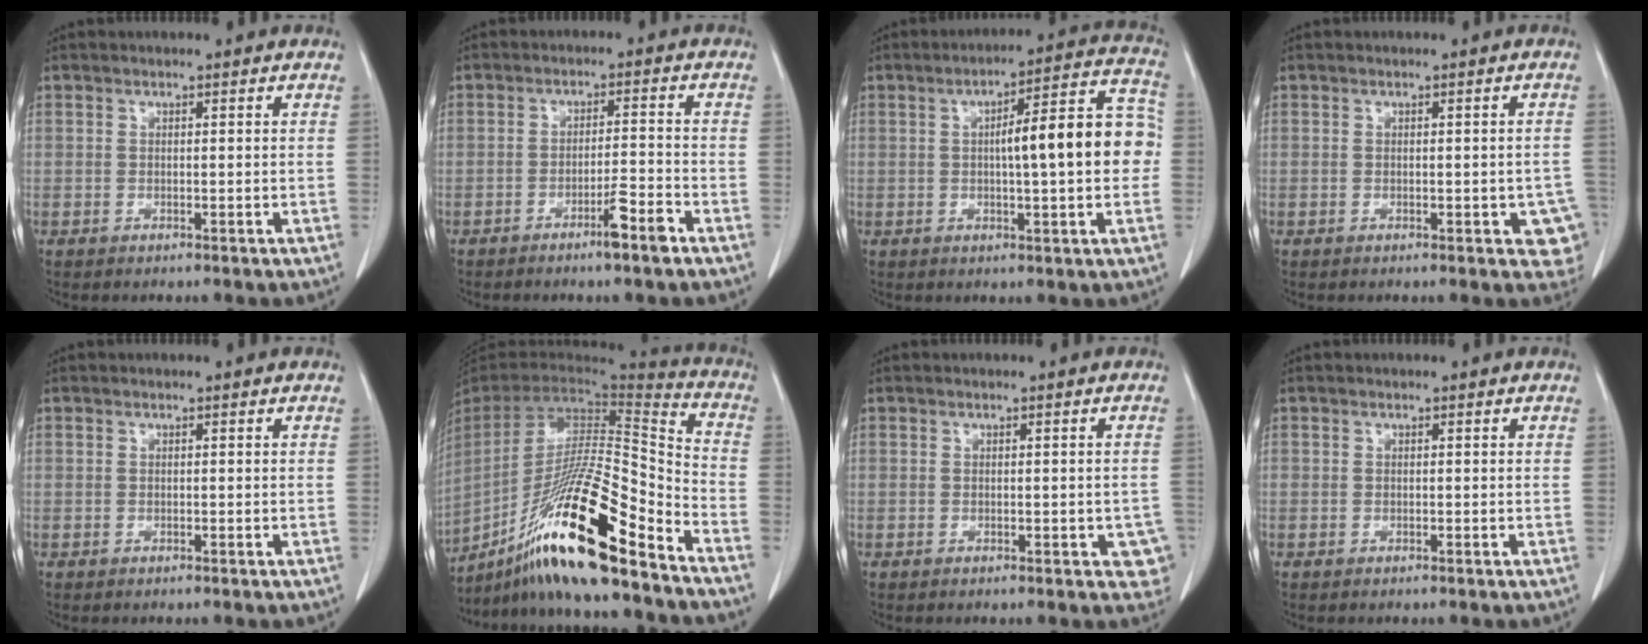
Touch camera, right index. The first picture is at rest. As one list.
[{"total": 4.7, "force": [-3.0, -0.1, 3.5], "torque": [-0.054, -0.002, -0.053]}, {"total": 13.3, "force": [0.2, 2.5, 13.1], "torque": [-0.173, 0.038, 0.003]}, {"total": 4.9, "force": [-1.5, 2.1, 4.2], "torque": [-0.025, 0.007, -0.015]}, {"total": 0.0}, {"total": 24.7, "force": [-16.7, 1.7, 18.1], "torque": [-0.325, -0.025, -0.297]}, {"total": 3.8, "force": [-1.1, 1.7, 3.2], "torque": [-0.015, 0.006, -0.010]}, {"total": 0.0}]